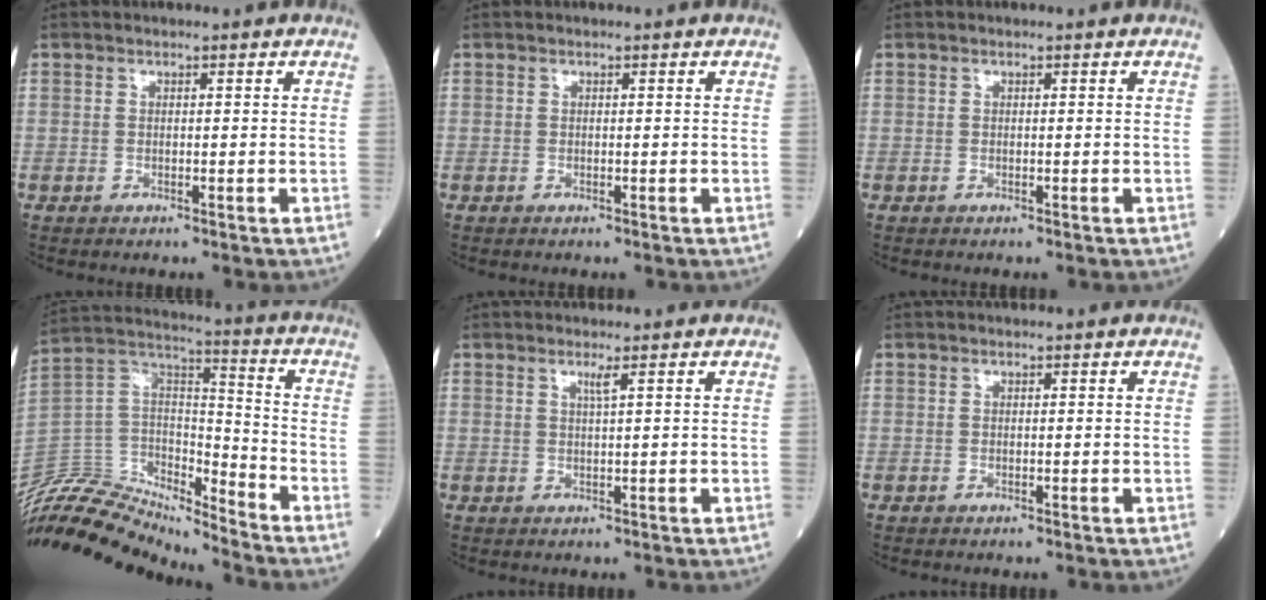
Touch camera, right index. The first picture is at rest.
{"total": 0.0}
{"total": 0.0}
{"total": 17.0, "force": [-16.6, 2.2, 3.0], "torque": [-0.057, 0.061, -0.302]}
{"total": 1.2, "force": [0.7, -0.4, 1.0], "torque": [-0.025, -0.006, 0.015]}
{"total": 0.0}